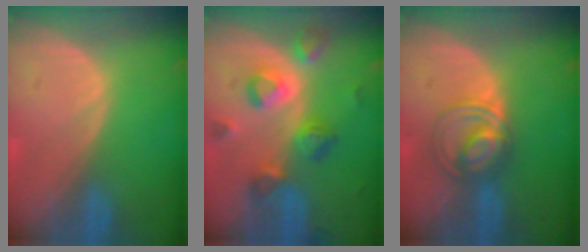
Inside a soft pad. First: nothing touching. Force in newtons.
{"total": 7.9, "press": 7.6, "slide": 2.0}
{"total": 5.8, "press": 5.7, "slide": 0.7}